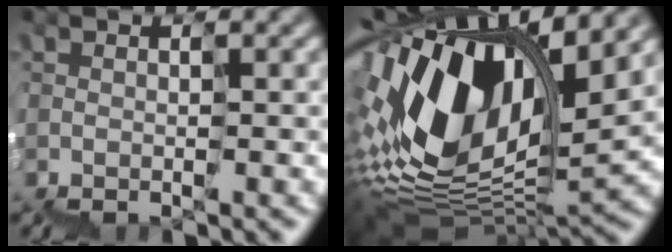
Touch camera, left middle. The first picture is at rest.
{"total": 13.4, "force": [3.6, 7.1, 10.8], "torque": [-0.234, 0.032, 0.059]}